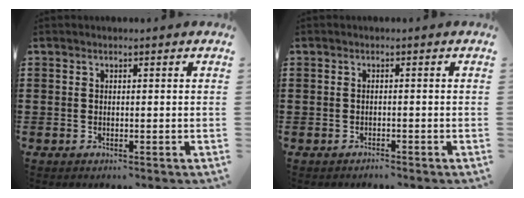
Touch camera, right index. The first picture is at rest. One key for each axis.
{"total": 0.7, "fx": -0.6, "fy": 0.0, "fz": 0.1, "tx": -0.006, "ty": -0.003, "tz": -0.013}